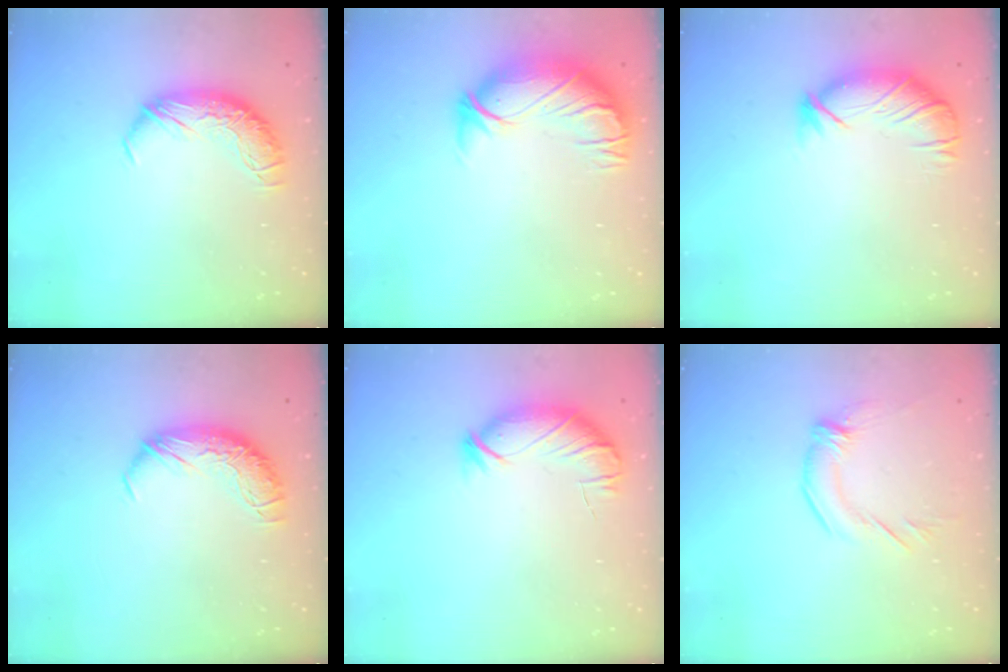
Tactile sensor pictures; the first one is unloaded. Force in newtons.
{"total": 2.9, "press": 0.4, "slide": 2.9}
{"total": 2.7, "press": 2.4, "slide": 1.4}
{"total": 0.0}
{"total": 4.3, "press": 4.0, "slide": 1.6}
{"total": 1.4, "press": 0.2, "slide": 1.4}